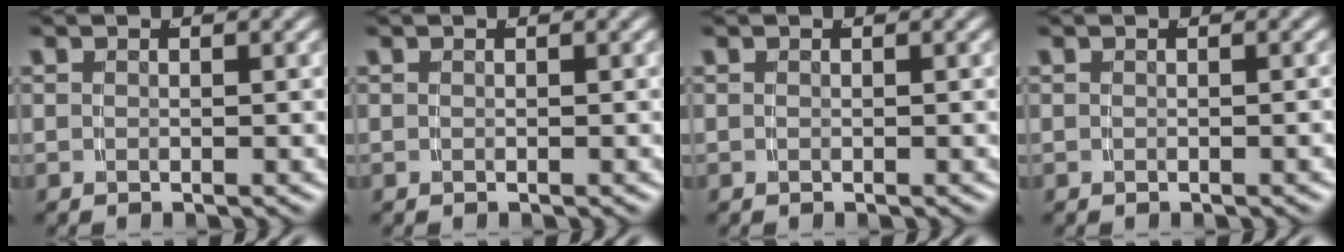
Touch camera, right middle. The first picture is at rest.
{"total": 0.0}
{"total": 0.0}
{"total": 0.0}